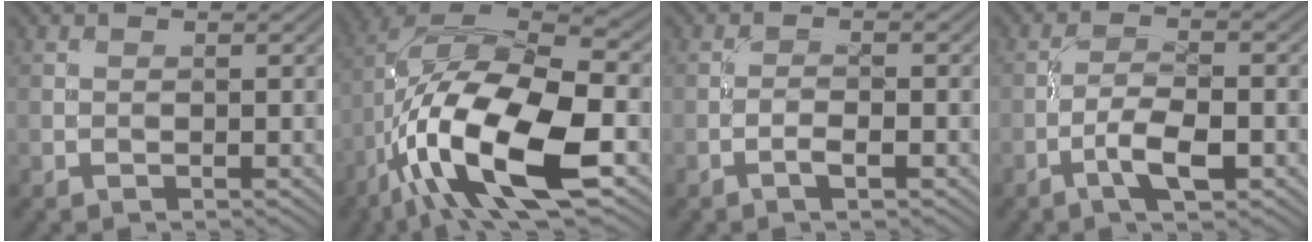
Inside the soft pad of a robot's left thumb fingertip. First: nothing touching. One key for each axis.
{"total": 16.8, "fx": -6.5, "fy": 6.2, "fz": 14.2, "tx": -0.279, "ty": -0.010, "tz": -0.119}
{"total": 1.8, "fx": -1.0, "fy": 0.3, "fz": 1.4, "tx": -0.030, "ty": 0.005, "tz": -0.024}
{"total": 4.7, "fx": -2.3, "fy": 1.3, "fz": 3.9, "tx": -0.077, "ty": 0.007, "tz": -0.047}